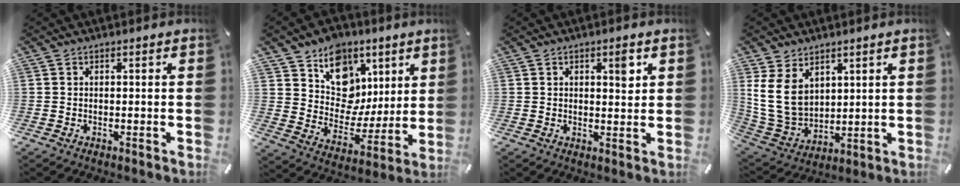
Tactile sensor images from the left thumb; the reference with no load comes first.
{"total": 12.8, "force": [5.0, 11.0, 4.2], "torque": [-0.059, -0.044, 0.097]}
{"total": 4.3, "force": [1.6, 2.0, 3.4], "torque": [-0.032, -0.011, 0.018]}
{"total": 12.5, "force": [4.5, 9.6, 6.7], "torque": [-0.168, -0.023, 0.087]}